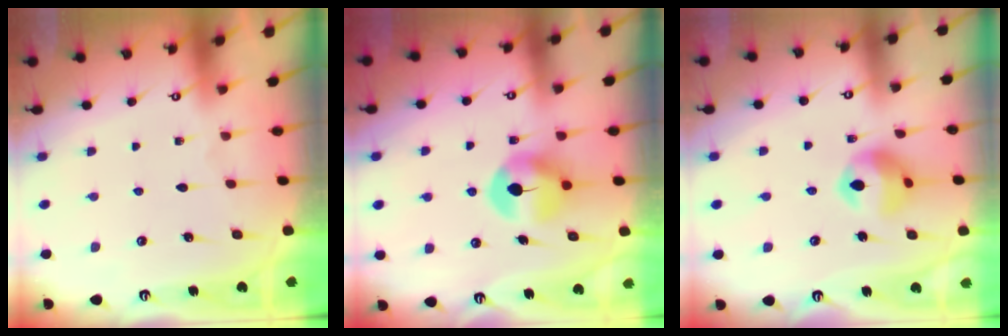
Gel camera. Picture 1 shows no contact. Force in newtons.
{"total": 8.3, "press": 8.2, "slide": 1.2}
{"total": 11.7, "press": 11.7, "slide": 1.1}